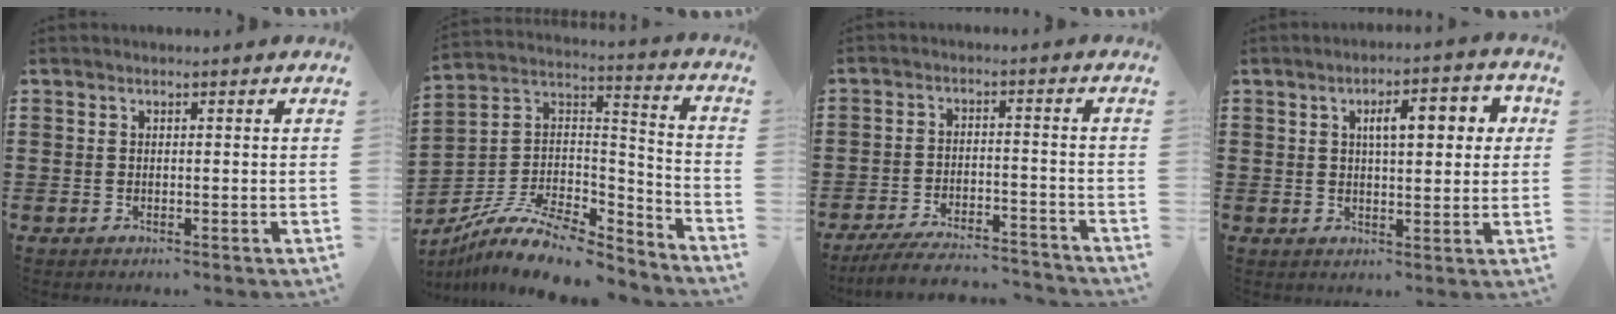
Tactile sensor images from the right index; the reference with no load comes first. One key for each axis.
{"total": 12.1, "fx": -9.4, "fy": 3.7, "fz": 6.5, "tx": -0.126, "ty": 0.018, "tz": -0.178}
{"total": 6.1, "fx": -5.8, "fy": 0.5, "fz": 2.0, "tx": -0.042, "ty": -0.005, "tz": -0.111}
{"total": 6.5, "fx": 1.8, "fy": 2.3, "fz": 5.8, "tx": -0.092, "ty": 0.003, "tz": 0.021}